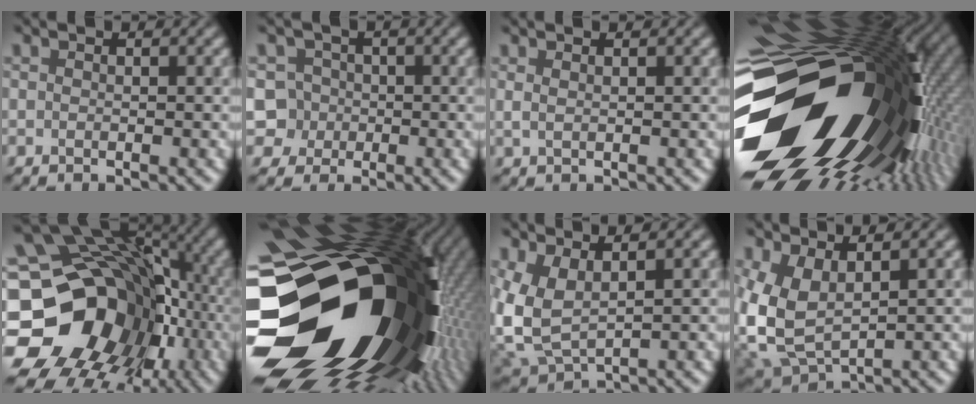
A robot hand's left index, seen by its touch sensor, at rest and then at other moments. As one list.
[{"total": 5.7, "force": [-2.2, 5.2, 0.8], "torque": [-0.002, 0.004, -0.063]}, {"total": 0.8, "force": [0.4, 0.1, 0.6], "torque": [-0.013, 0.001, 0.011]}, {"total": 21.6, "force": [-5.0, 12.9, 16.6], "torque": [-0.277, -0.017, -0.067]}, {"total": 21.5, "force": [-6.1, 17.7, 10.5], "torque": [-0.156, -0.023, -0.113]}, {"total": 22.8, "force": [-4.1, 16.0, 15.7], "torque": [-0.277, -0.026, -0.095]}, {"total": 4.7, "force": [1.3, 2.2, 3.9], "torque": [-0.107, -0.004, 0.032]}, {"total": 5.6, "force": [1.0, 3.1, 4.6], "torque": [-0.120, -0.011, 0.025]}]